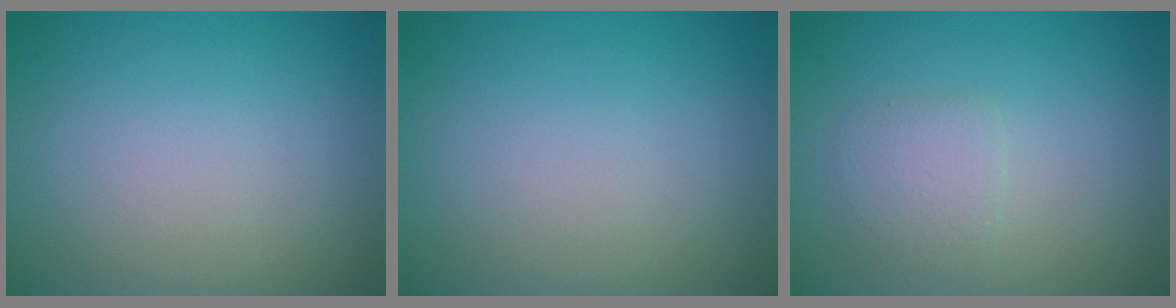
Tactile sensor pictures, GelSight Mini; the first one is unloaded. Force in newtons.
{"total": 0.0}
{"total": 1.9, "press": 1.9, "slide": 0.1}